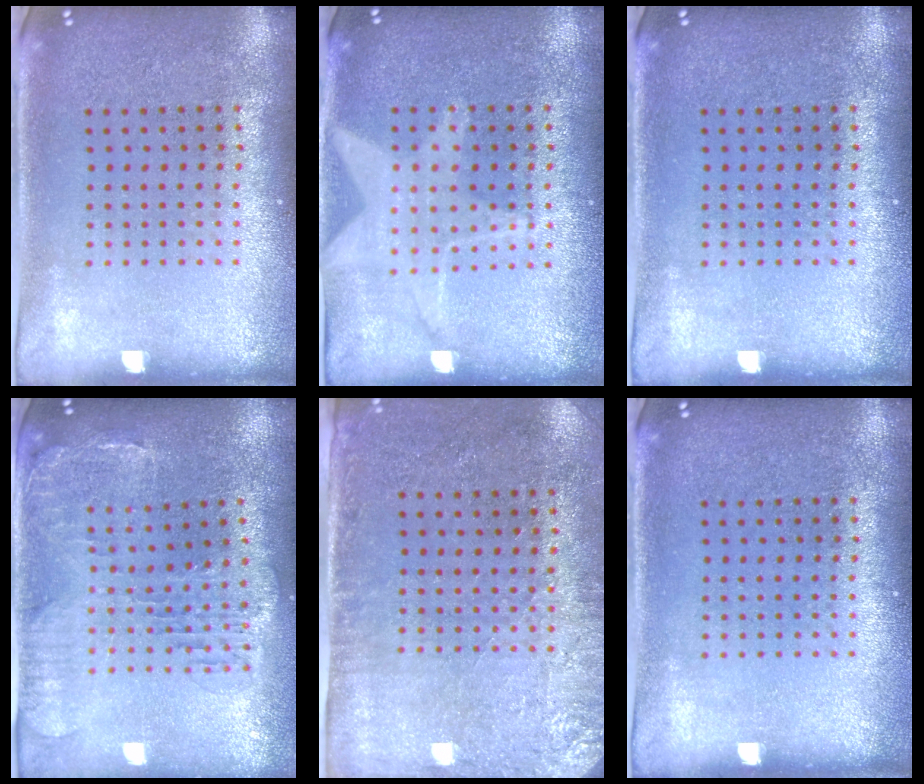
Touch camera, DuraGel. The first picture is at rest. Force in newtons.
{"total": 1.4, "press": 1.3, "slide": 0.3}
{"total": 0.0}
{"total": 1.5, "press": 1.4, "slide": 0.4}
{"total": 2.8, "press": 2.3, "slide": 1.6}
{"total": 0.0}